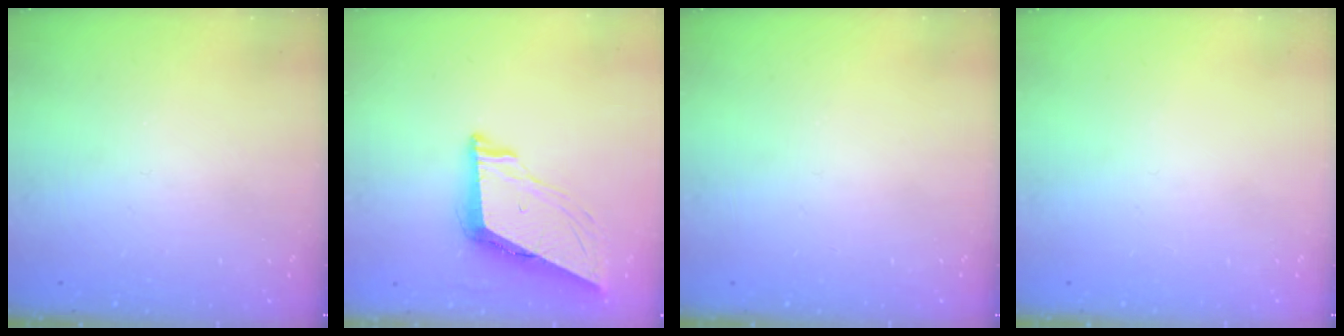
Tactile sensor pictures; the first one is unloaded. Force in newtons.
{"total": 8.4, "press": 8.4, "slide": 0.9}
{"total": 0.0}
{"total": 0.0}